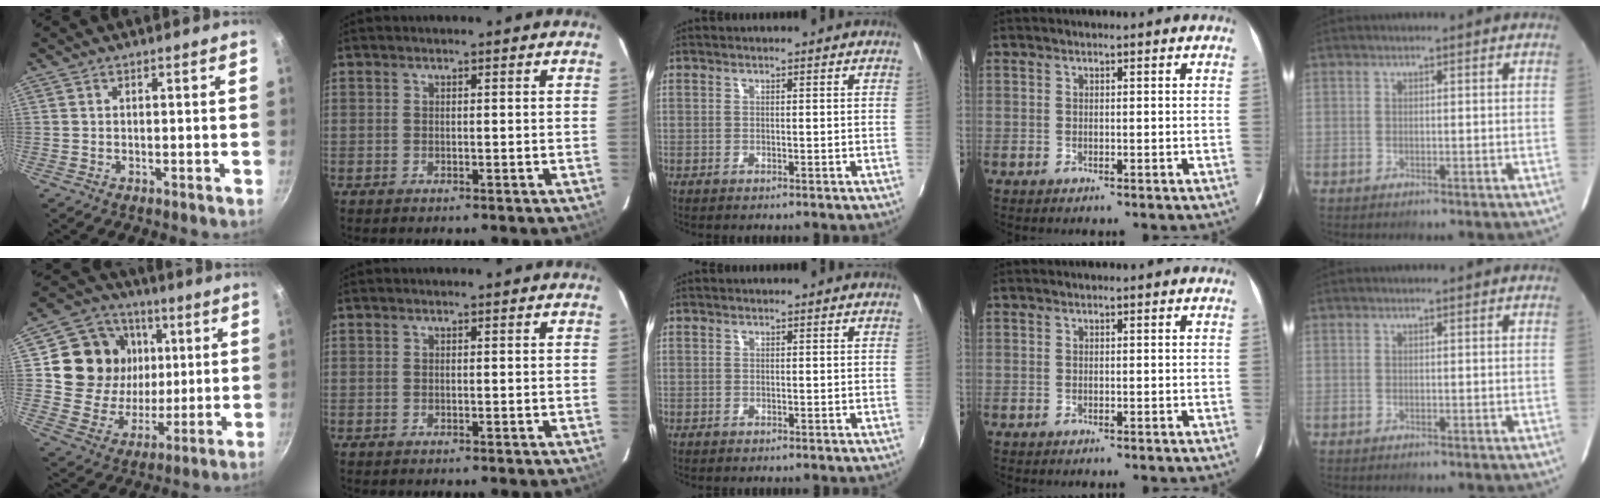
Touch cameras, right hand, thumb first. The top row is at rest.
{"thumb": {"total": 18.9, "force": [4.4, 16.2, 8.8], "torque": [-0.137, -0.005, 0.081]}}